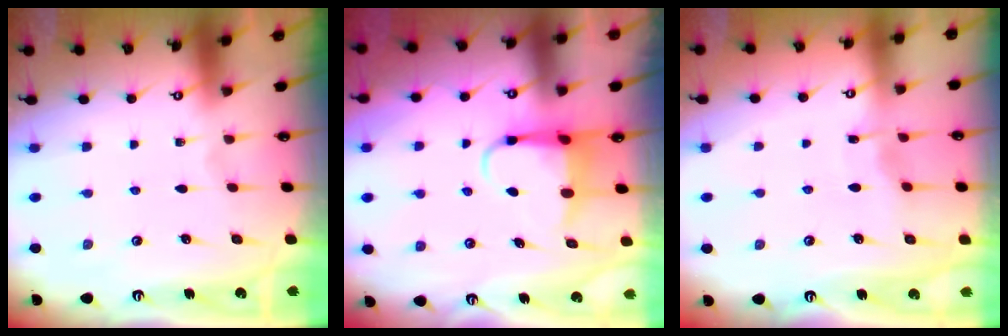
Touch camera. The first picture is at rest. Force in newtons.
{"total": 5.1, "press": 5.0, "slide": 0.4}
{"total": 3.9, "press": 3.9, "slide": 0.2}